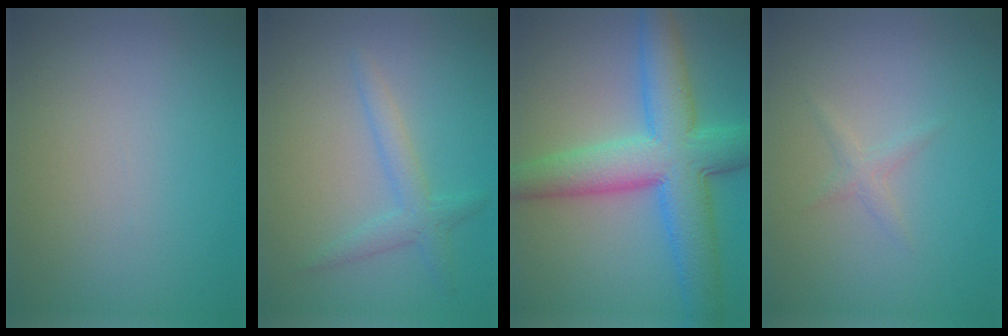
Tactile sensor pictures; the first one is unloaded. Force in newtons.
{"total": 2.2, "press": 2.2, "slide": 0.1}
{"total": 9.1, "press": 9.1, "slide": 0.1}
{"total": 1.0, "press": 1.0, "slide": 0.1}